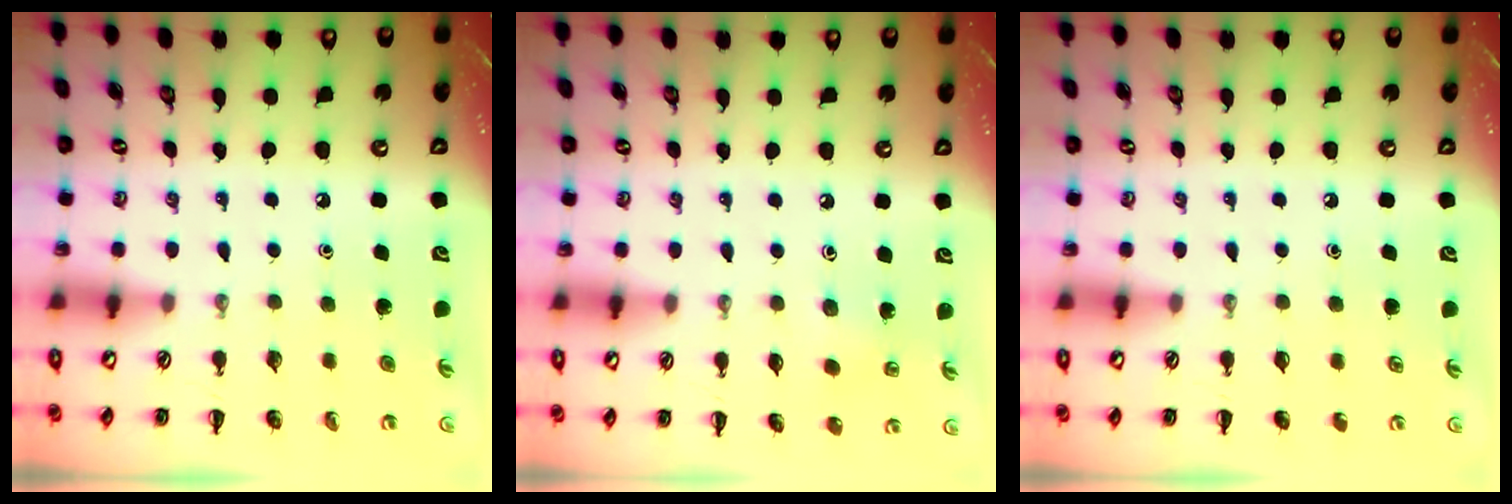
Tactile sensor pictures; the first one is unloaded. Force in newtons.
{"total": 3.6, "press": 3.4, "slide": 1.1}
{"total": 0.0}